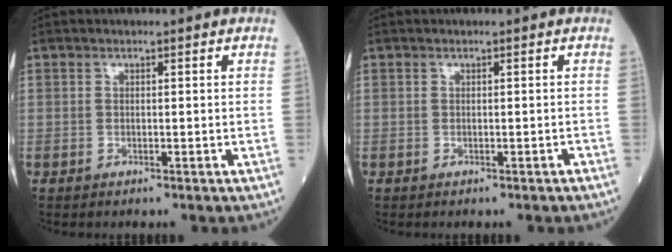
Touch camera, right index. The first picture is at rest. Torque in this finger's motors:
{"motor_torque": [0.00, 0.00, 0.00, 0.01]}